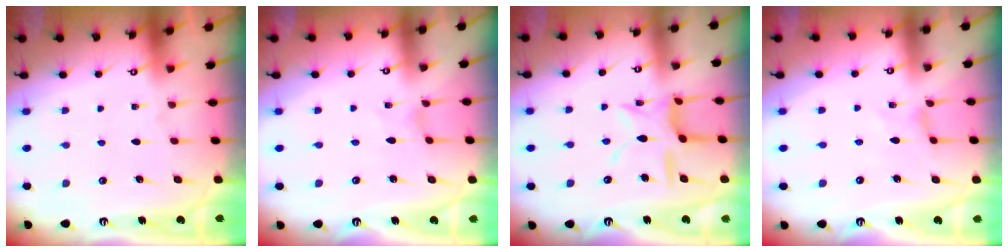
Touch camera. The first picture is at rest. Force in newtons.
{"total": 0.0}
{"total": 11.8, "press": 11.7, "slide": 0.8}
{"total": 0.0}